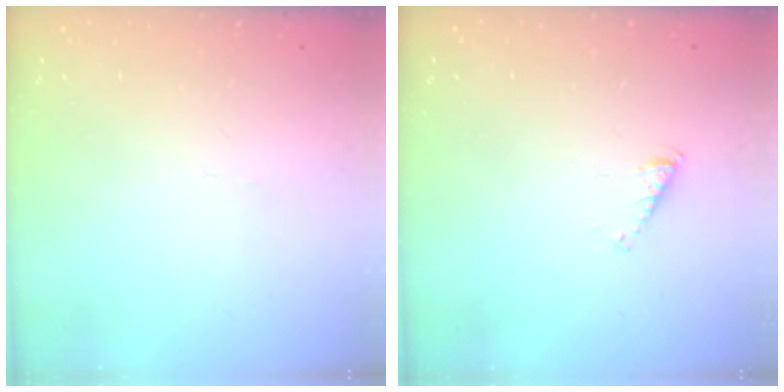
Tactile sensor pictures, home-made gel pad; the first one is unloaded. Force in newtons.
{"total": 2.8, "press": 2.8, "slide": 0.5}